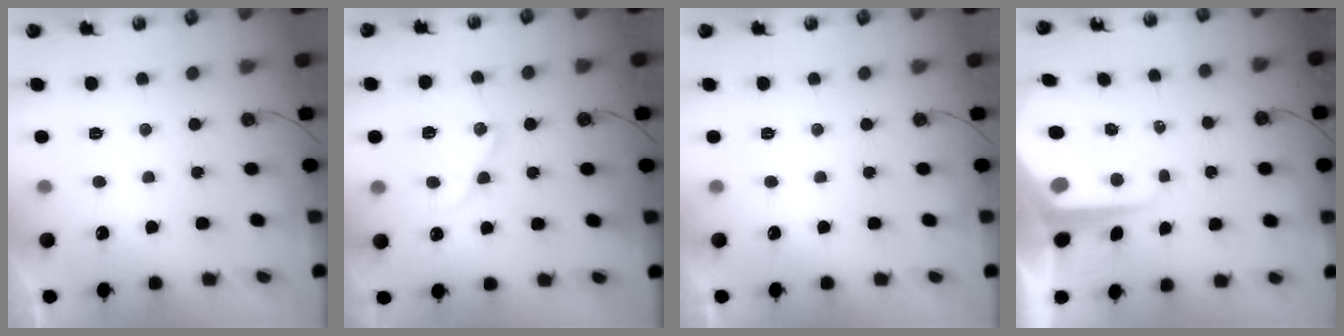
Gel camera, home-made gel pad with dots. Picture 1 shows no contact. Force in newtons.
{"total": 12.8, "press": 12.7, "slide": 1.3}
{"total": 0.0}
{"total": 10.5, "press": 10.4, "slide": 1.0}